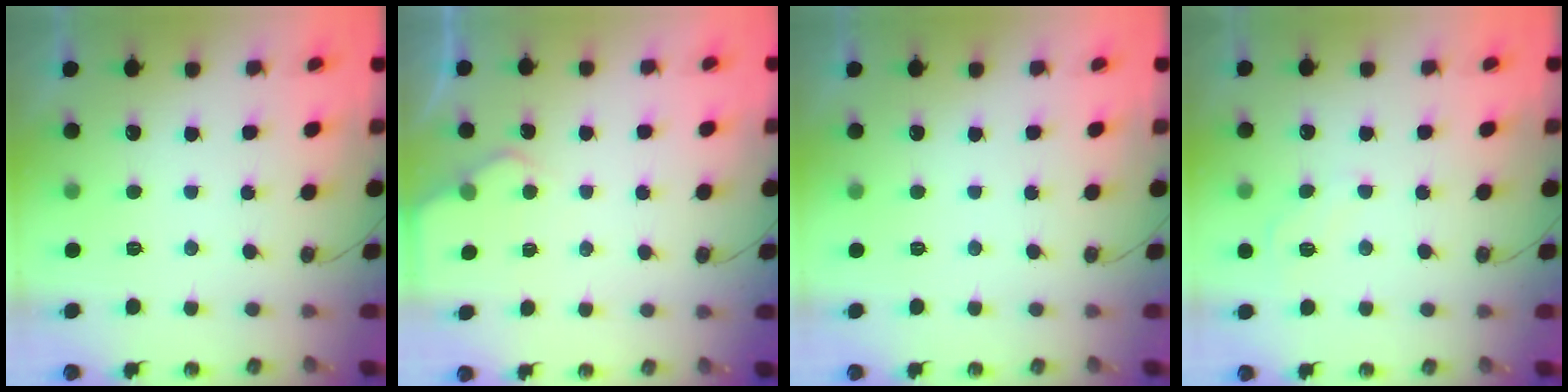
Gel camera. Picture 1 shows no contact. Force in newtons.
{"total": 4.0, "press": 4.0, "slide": 0.5}
{"total": 0.0}
{"total": 3.8, "press": 3.8, "slide": 0.6}